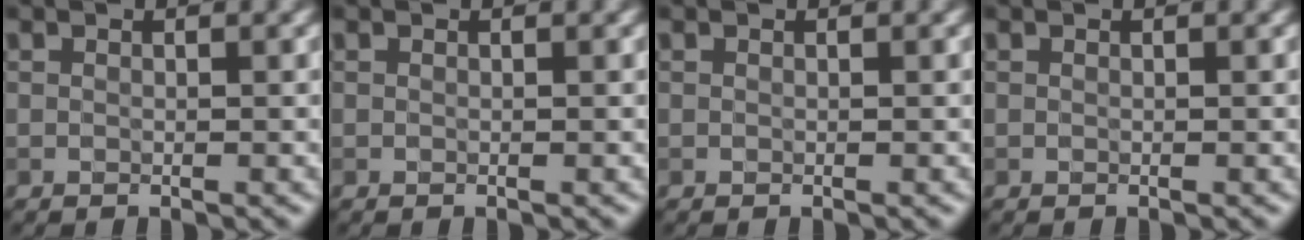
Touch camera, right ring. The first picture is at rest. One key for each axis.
{"total": 0.0}
{"total": 0.0}
{"total": 0.0}